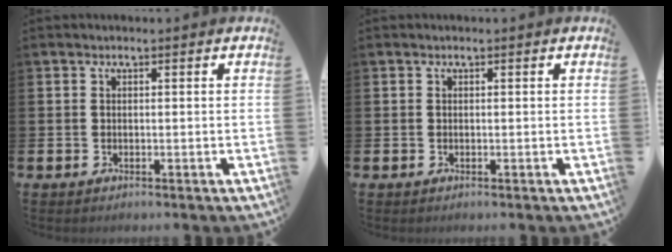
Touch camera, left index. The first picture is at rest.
{"total": 0.0}